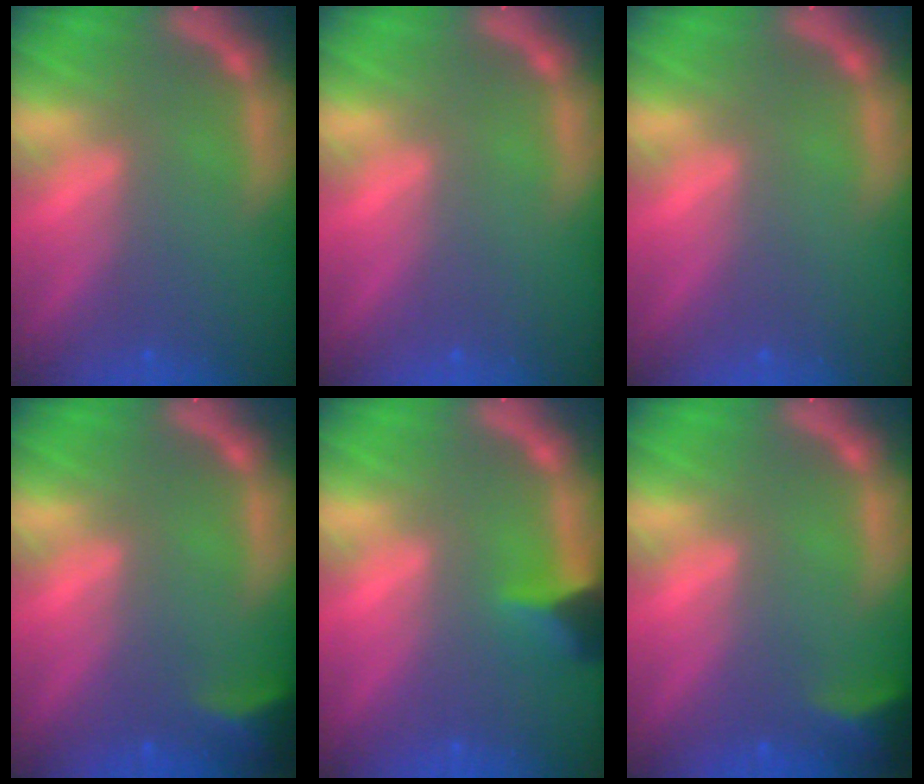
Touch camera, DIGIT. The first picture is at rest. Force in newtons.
{"total": 0.0}
{"total": 0.0}
{"total": 2.9}
{"total": 2.9}
{"total": 2.9}